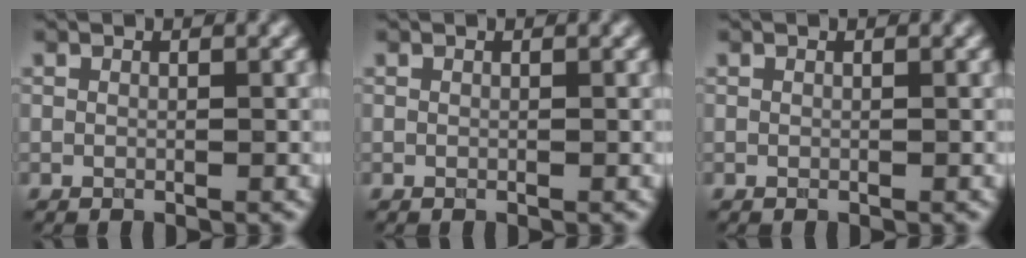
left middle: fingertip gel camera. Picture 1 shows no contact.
{"total": 0.0}
{"total": 0.0}